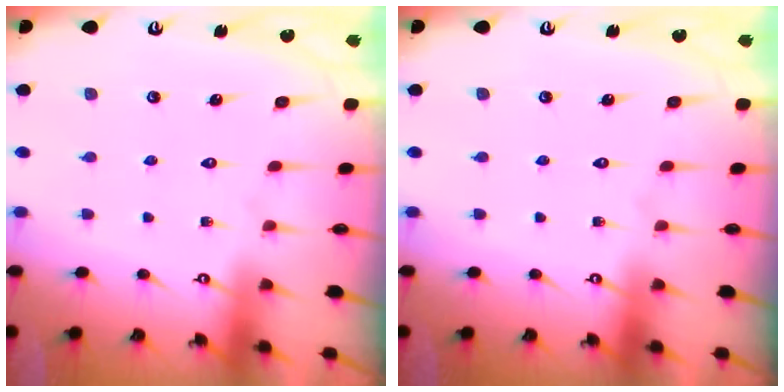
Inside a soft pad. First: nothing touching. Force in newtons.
{"total": 0.0}